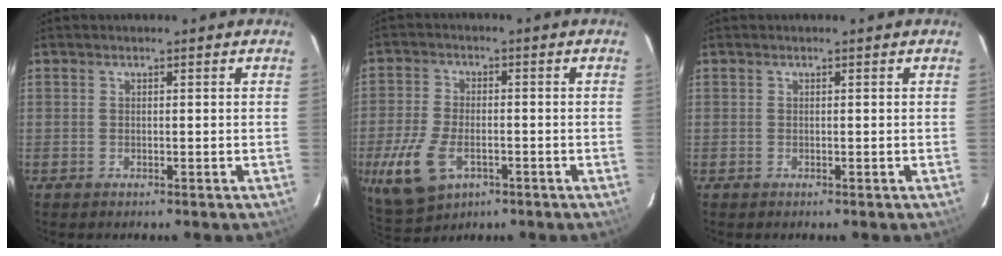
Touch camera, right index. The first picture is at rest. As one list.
[{"total": 11.1, "force": [-4.2, 6.4, 8.0], "torque": [-0.190, -0.014, -0.074]}, {"total": 0.0}]